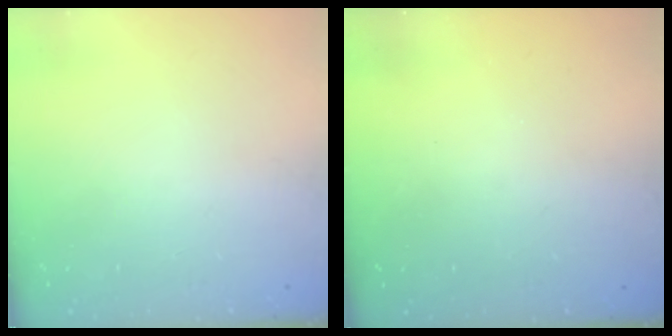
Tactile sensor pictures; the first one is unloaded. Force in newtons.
{"total": 3.1, "press": 3.1, "slide": 0.1}